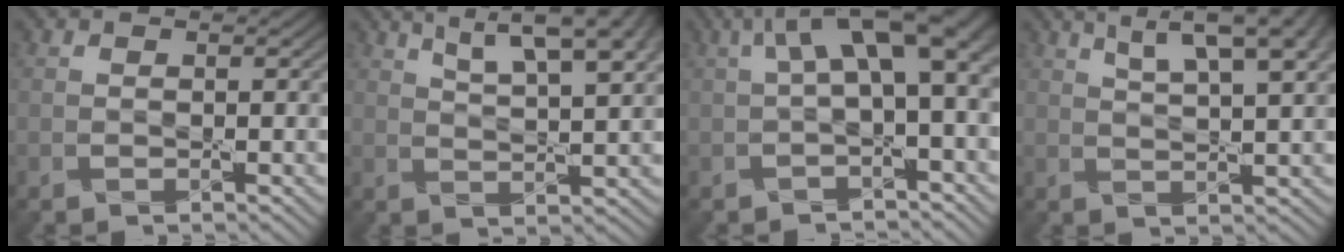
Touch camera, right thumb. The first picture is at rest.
{"total": 10.8, "force": [6.6, 3.0, 8.0], "torque": [-0.127, 0.018, 0.089]}
{"total": 7.8, "force": [1.5, 2.7, 7.2], "torque": [-0.122, 0.015, 0.023]}
{"total": 9.8, "force": [5.8, 2.6, 7.6], "torque": [-0.118, 0.021, 0.081]}